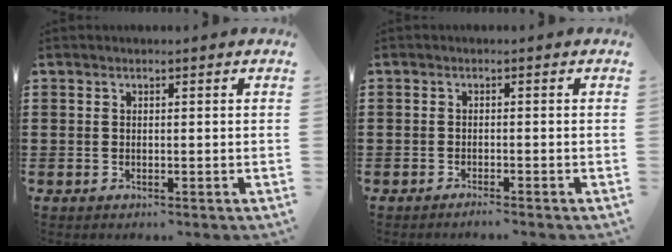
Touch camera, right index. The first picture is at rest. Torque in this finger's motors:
{"motor_torque": [-0.78, 0.91, -0.35, -0.02]}